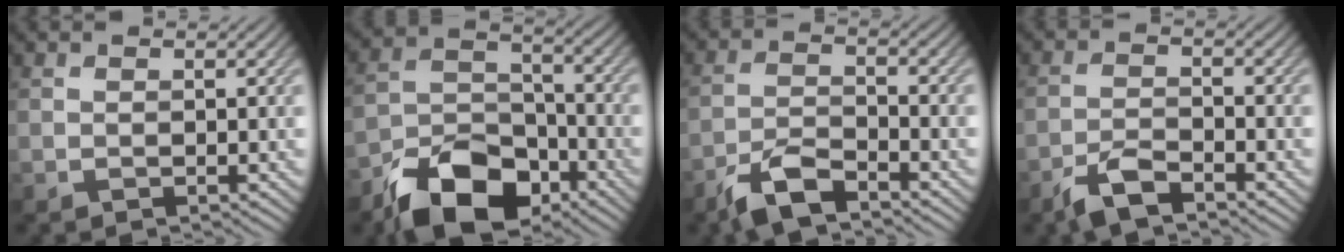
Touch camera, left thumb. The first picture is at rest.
{"total": 12.5, "force": [-8.7, 6.4, 6.2], "torque": [-0.124, -0.006, -0.165]}
{"total": 6.3, "force": [-4.8, 1.7, 3.7], "torque": [-0.077, -0.001, -0.100]}
{"total": 4.8, "force": [-3.6, 1.3, 2.9], "torque": [-0.062, -0.002, -0.077]}